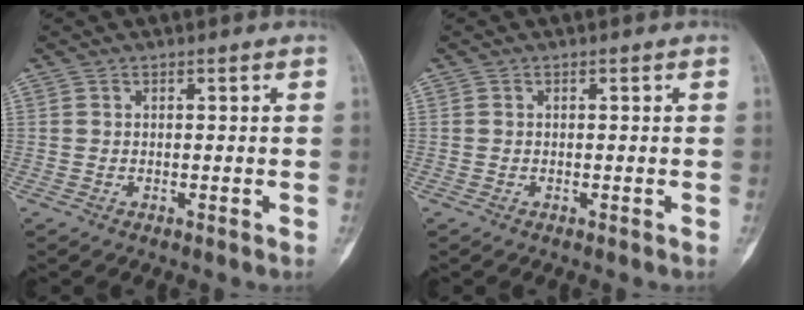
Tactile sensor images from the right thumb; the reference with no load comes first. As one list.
[{"total": 0.0}]